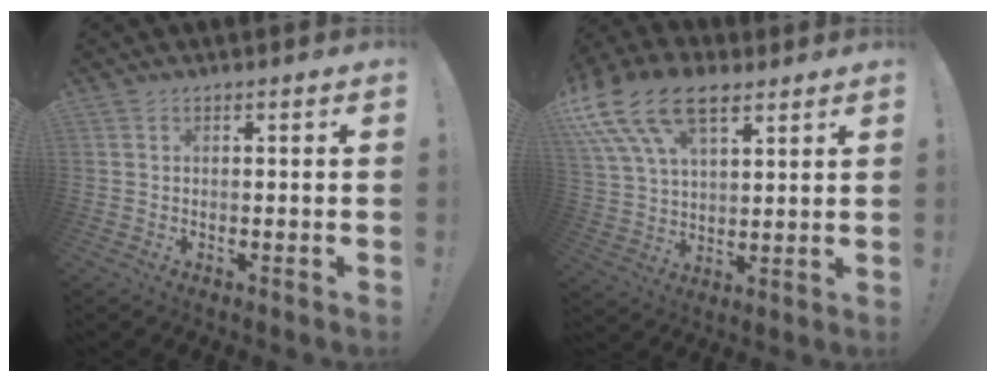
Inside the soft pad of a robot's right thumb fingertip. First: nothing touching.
{"total": 18.0, "force": [10.4, 10.0, 10.7], "torque": [-0.214, -0.050, 0.191]}